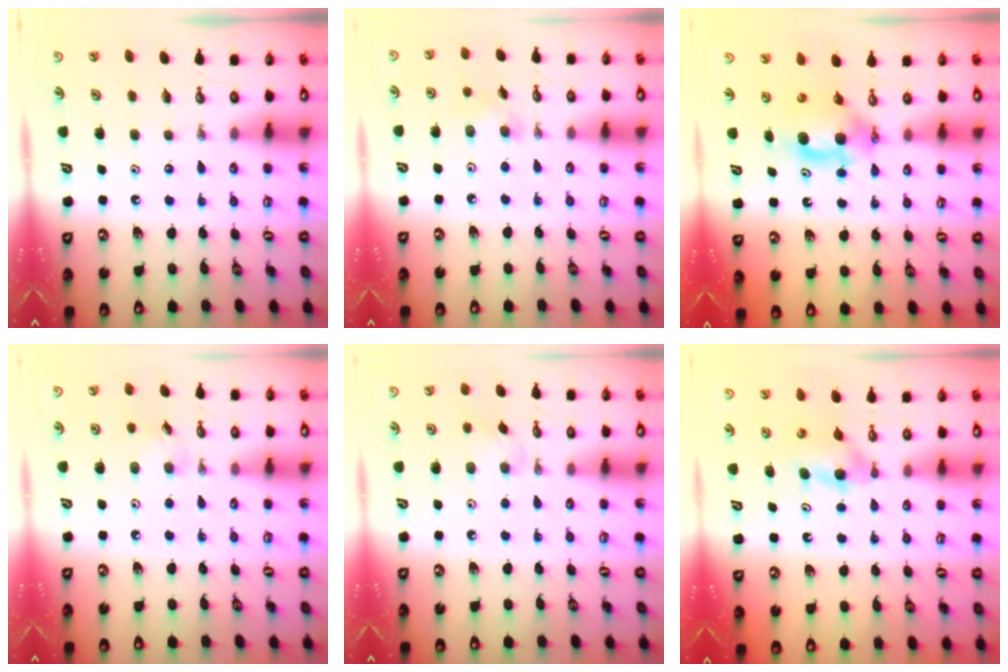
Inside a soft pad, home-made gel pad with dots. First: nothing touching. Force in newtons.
{"total": 5.7, "press": 5.4, "slide": 1.8}
{"total": 6.2, "press": 5.9, "slide": 2.0}
{"total": 4.8, "press": 4.5, "slide": 1.4}
{"total": 6.2, "press": 6.1, "slide": 0.9}
{"total": 3.6, "press": 3.5, "slide": 1.0}